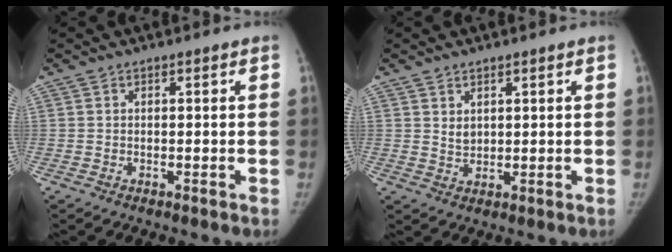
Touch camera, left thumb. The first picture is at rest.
{"total": 2.5, "force": [1.5, 1.6, 1.2], "torque": [-0.013, -0.015, 0.034]}